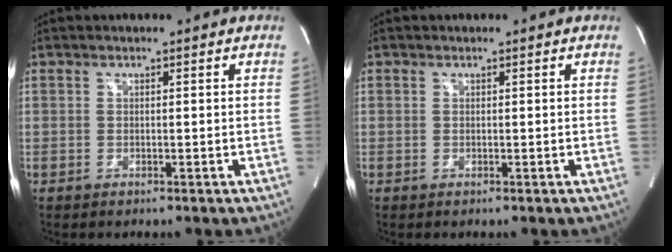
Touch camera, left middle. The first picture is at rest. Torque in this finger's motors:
{"motor_torque": [-0.09, -0.12, -0.08, -0.01]}